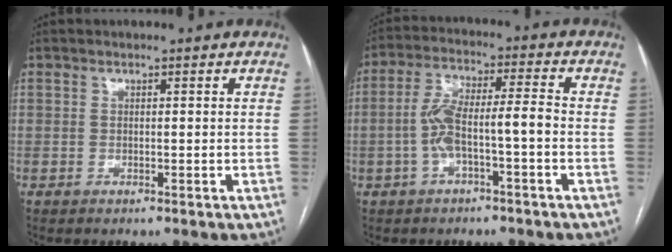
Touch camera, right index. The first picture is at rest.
{"total": 8.1, "force": [-1.9, 1.3, 7.7], "torque": [-0.154, 0.029, -0.036]}